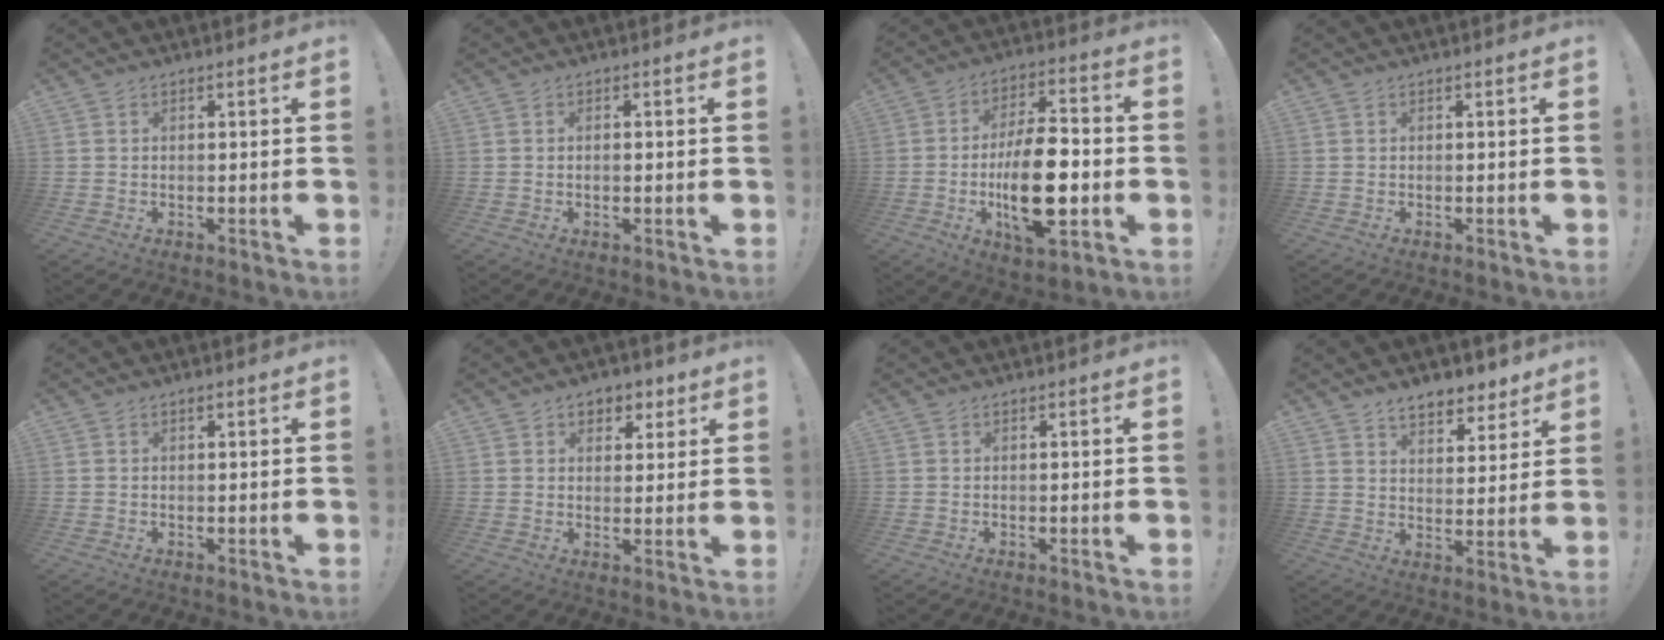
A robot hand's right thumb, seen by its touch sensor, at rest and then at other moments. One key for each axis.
{"total": 0.6, "fx": -0.2, "fy": 0.1, "fz": 0.6, "tx": -0.006, "ty": -0.001, "tz": -0.005}
{"total": 18.8, "fx": -3.7, "fy": 8.8, "fz": 16.2, "tx": -0.285, "ty": 0.006, "tz": -0.058}
{"total": 0.0}
{"total": 0.5, "fx": 0.4, "fy": 0.2, "fz": 0.3, "tx": -0.004, "ty": -0.001, "tz": 0.007}
{"total": 5.8, "fx": 3.0, "fy": 4.5, "fz": 2.0, "tx": -0.014, "ty": -0.017, "tz": 0.054}
{"total": 0.0}
{"total": 8.1, "fx": 6.4, "fy": 3.8, "fz": 3.0, "tx": -0.041, "ty": -0.039, "tz": 0.117}